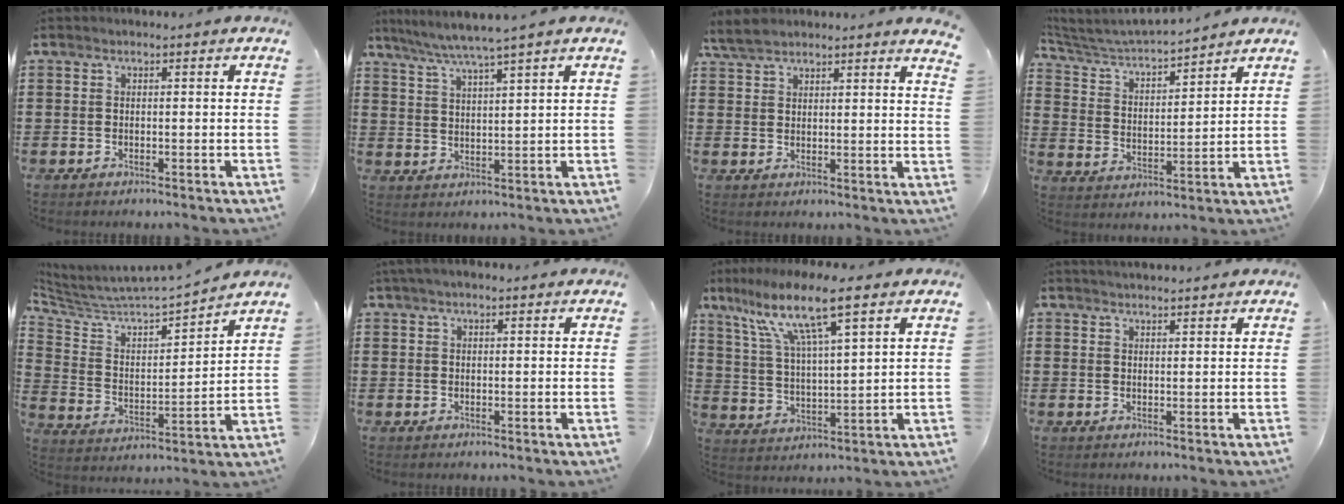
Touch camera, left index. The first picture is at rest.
{"total": 4.9, "force": [4.2, -0.9, 2.4], "torque": [-0.058, -0.019, 0.072]}
{"total": 4.9, "force": [4.6, 0.6, 1.6], "torque": [-0.047, -0.006, 0.086]}
{"total": 4.5, "force": [4.3, 0.5, 1.1], "torque": [-0.046, -0.033, 0.067]}
{"total": 5.0, "force": [4.7, 0.8, 1.5], "torque": [-0.060, -0.045, 0.071]}
{"total": 1.7, "force": [1.1, 0.4, 1.1], "torque": [-0.022, 0.005, 0.021]}
{"total": 11.4, "force": [7.6, 1.5, 8.4], "torque": [-0.181, -0.020, 0.128]}
{"total": 1.7, "force": [1.7, 0.0, 0.2], "torque": [-0.007, 0.000, 0.033]}